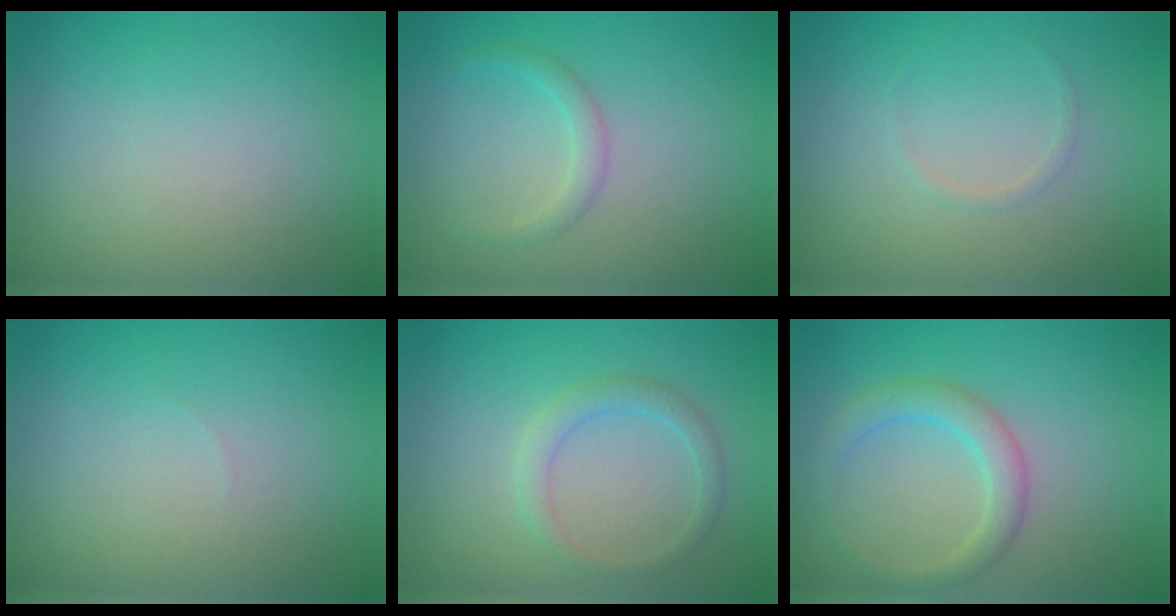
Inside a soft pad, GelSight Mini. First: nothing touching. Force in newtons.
{"total": 1.4, "press": 1.4, "slide": 0.0}
{"total": 0.6, "press": 0.6, "slide": 0.0}
{"total": 0.0}
{"total": 1.8, "press": 1.8, "slide": 0.0}
{"total": 2.8, "press": 2.8, "slide": 0.1}